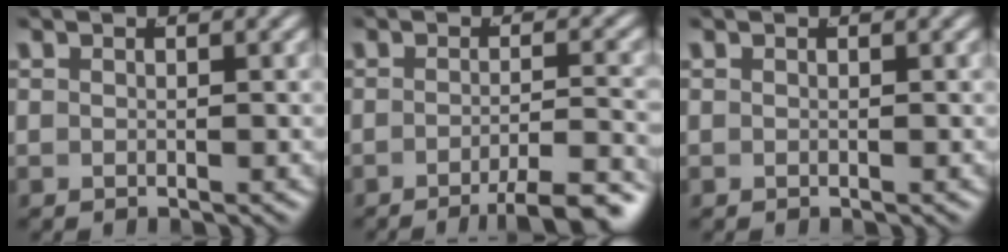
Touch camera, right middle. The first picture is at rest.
{"total": 5.6, "force": [-4.4, 0.6, 3.5], "torque": [-0.043, -0.009, -0.068]}
{"total": 0.0}